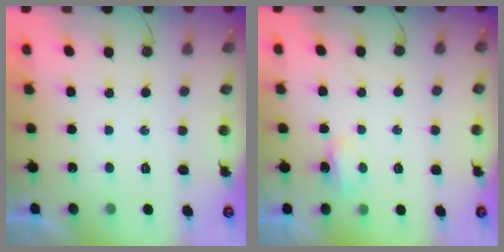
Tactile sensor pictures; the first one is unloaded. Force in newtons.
{"total": 3.1, "press": 3.0, "slide": 0.6}